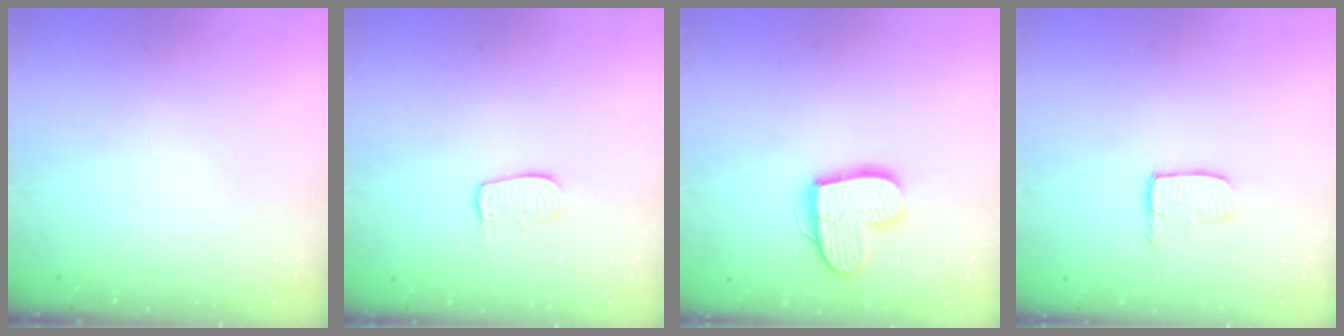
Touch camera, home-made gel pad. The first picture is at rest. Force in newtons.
{"total": 6.6, "press": 6.6, "slide": 0.5}
{"total": 13.4, "press": 13.4, "slide": 0.8}
{"total": 5.0, "press": 5.0, "slide": 0.4}